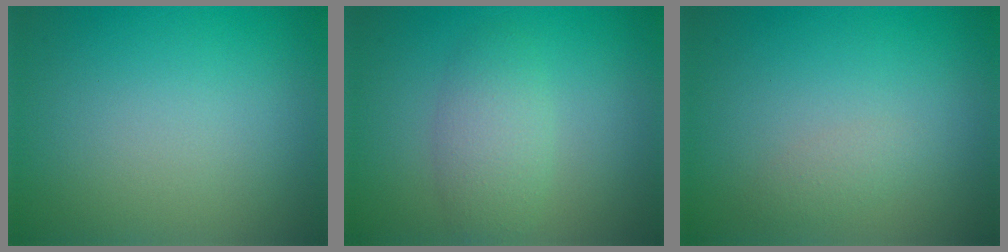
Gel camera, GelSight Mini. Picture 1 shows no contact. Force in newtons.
{"total": 2.9, "press": 2.9, "slide": 0.1}
{"total": 1.0, "press": 1.0, "slide": 0.0}